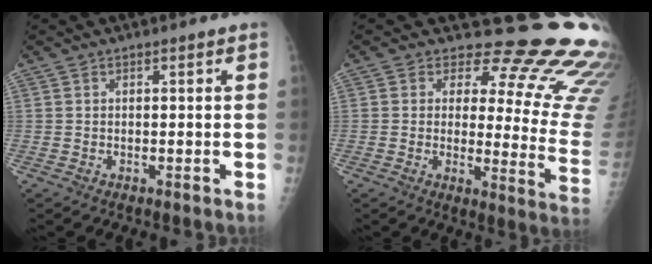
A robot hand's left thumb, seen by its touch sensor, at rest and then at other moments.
{"total": 19.7, "force": [15.9, 6.8, 9.5], "torque": [-0.067, -0.142, 0.167]}